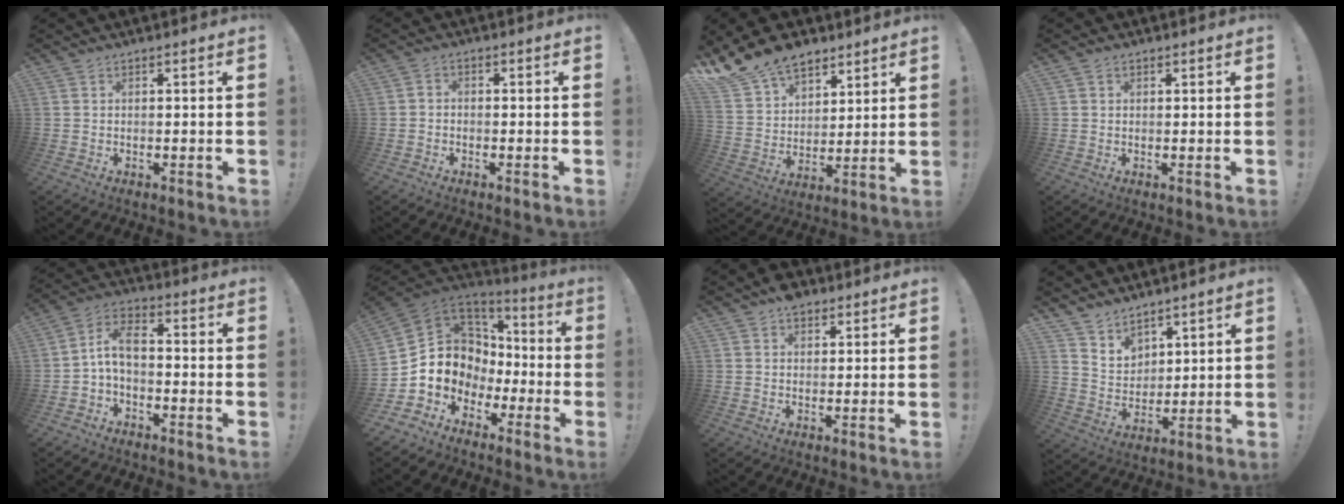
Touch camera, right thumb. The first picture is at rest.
{"total": 1.7, "force": [-1.4, 0.7, 0.7], "torque": [-0.014, 0.010, -0.024]}
{"total": 15.6, "force": [11.9, 8.7, 5.2], "torque": [-0.111, -0.076, 0.227]}
{"total": 0.9, "force": [0.5, 0.7, 0.2], "torque": [-0.003, 0.001, 0.009]}
{"total": 7.2, "force": [-1.2, 4.2, 5.8], "torque": [-0.113, 0.005, -0.019]}
{"total": 8.8, "force": [-1.0, 8.2, 3.0], "torque": [-0.054, -0.015, -0.003]}
{"total": 4.7, "force": [3.0, 3.2, 1.7], "torque": [-0.023, -0.009, 0.055]}
{"total": 7.3, "force": [6.2, 3.9, 0.3], "torque": [-0.021, -0.060, 0.123]}